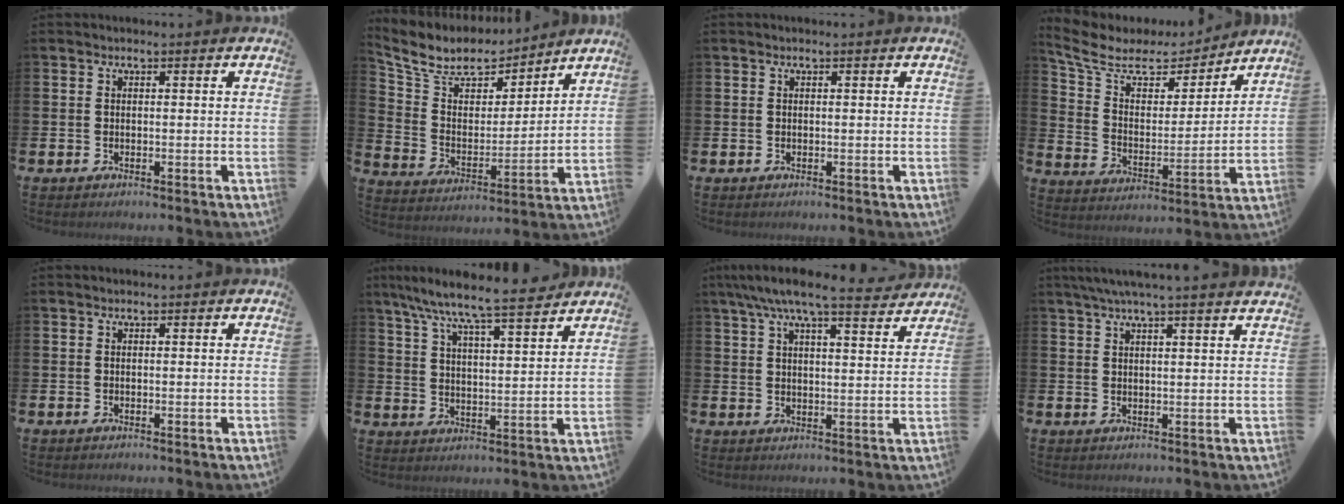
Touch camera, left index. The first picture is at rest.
{"total": 8.8, "force": [8.0, 3.3, 1.5], "torque": [-0.079, -0.055, 0.144]}
{"total": 0.0}
{"total": 7.9, "force": [6.3, 4.1, 2.4], "torque": [-0.087, -0.041, 0.108]}
{"total": 0.0}
{"total": 8.0, "force": [7.5, 0.2, 2.7], "torque": [-0.073, -0.059, 0.127]}
{"total": 7.5, "force": [6.7, 0.9, 3.1], "torque": [-0.066, -0.032, 0.115]}
{"total": 4.7, "force": [4.2, -0.7, 2.0], "torque": [-0.053, -0.008, 0.077]}